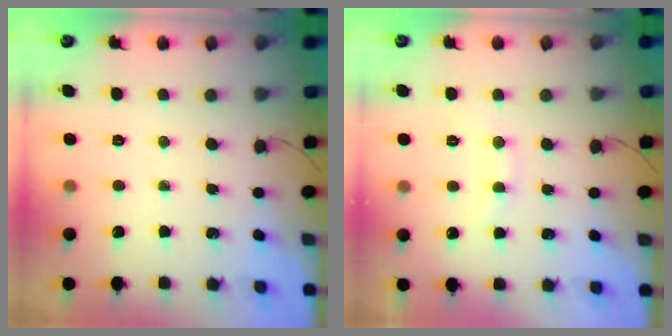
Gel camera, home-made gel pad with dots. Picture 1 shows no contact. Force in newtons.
{"total": 6.1, "press": 6.0, "slide": 1.5}